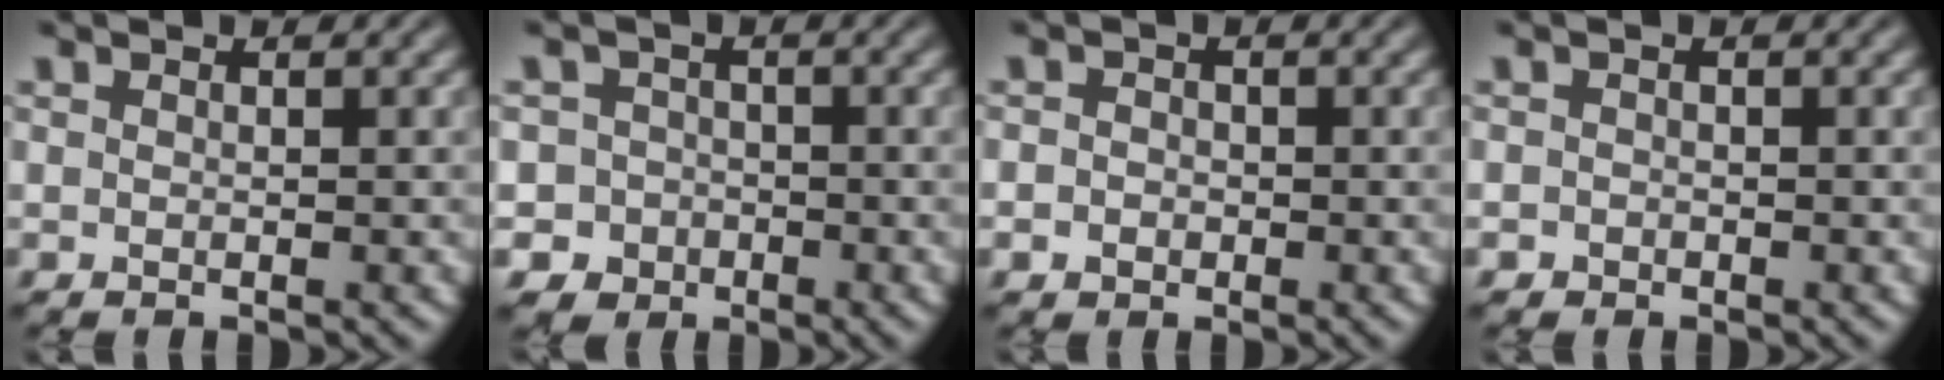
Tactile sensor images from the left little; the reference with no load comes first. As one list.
[{"total": 4.1, "force": [-1.8, 3.7, 0.2], "torque": [0.028, 0.000, -0.041]}, {"total": 1.5, "force": [-0.3, 1.4, 0.6], "torque": [0.004, 0.002, -0.012]}, {"total": 0.6, "force": [-0.3, 0.5, 0.0], "torque": [0.005, -0.003, -0.006]}]